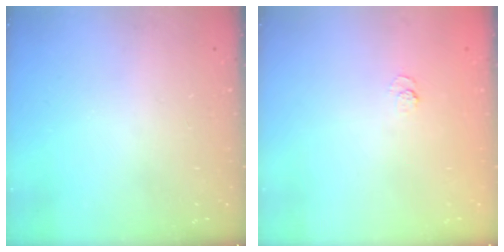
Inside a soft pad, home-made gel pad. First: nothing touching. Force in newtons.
{"total": 2.0, "press": 1.5, "slide": 1.3}